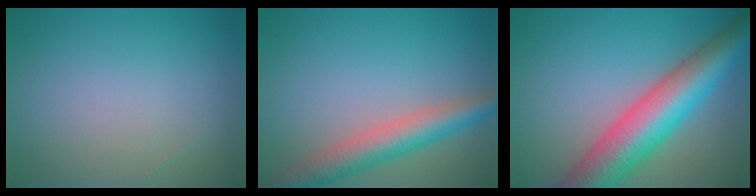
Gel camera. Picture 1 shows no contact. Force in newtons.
{"total": 5.4, "press": 5.4, "slide": 0.4}
{"total": 10.8, "press": 10.8, "slide": 0.3}